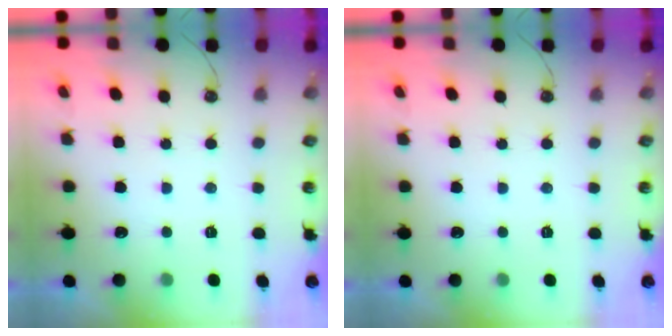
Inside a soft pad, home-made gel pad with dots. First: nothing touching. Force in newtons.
{"total": 0.0}